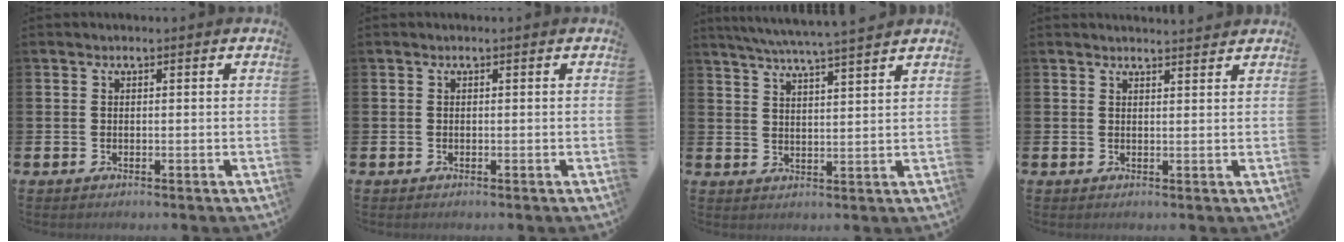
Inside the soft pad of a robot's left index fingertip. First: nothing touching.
{"total": 0.0}
{"total": 5.8, "force": [5.5, -0.7, 1.7], "torque": [-0.044, -0.031, 0.095]}
{"total": 1.9, "force": [1.9, 0.0, -0.1], "torque": [0.010, -0.012, 0.033]}